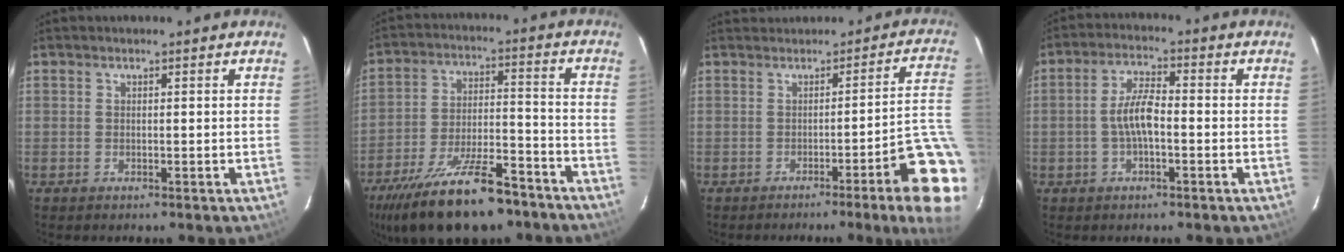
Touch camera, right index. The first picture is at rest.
{"total": 21.4, "force": [-16.2, 6.9, 12.1], "torque": [-0.236, -0.028, -0.248]}
{"total": 9.8, "force": [-4.6, -0.6, 8.6], "torque": [-0.066, 0.008, -0.051]}
{"total": 5.8, "force": [-1.4, 1.9, 5.3], "torque": [-0.106, 0.011, -0.026]}